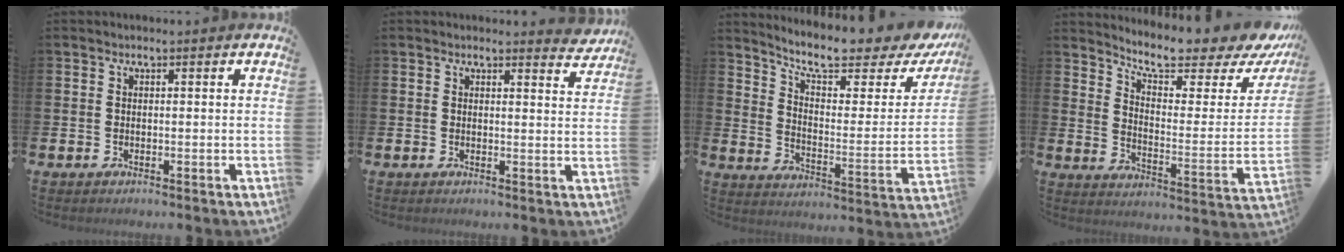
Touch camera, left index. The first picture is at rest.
{"total": 2.3, "force": [2.3, 0.2, 0.0], "torque": [0.016, -0.019, 0.037]}
{"total": 9.4, "force": [8.1, 1.8, 4.4], "torque": [-0.099, -0.060, 0.132]}
{"total": 8.4, "force": [7.6, 1.5, 3.4], "torque": [-0.079, -0.060, 0.125]}